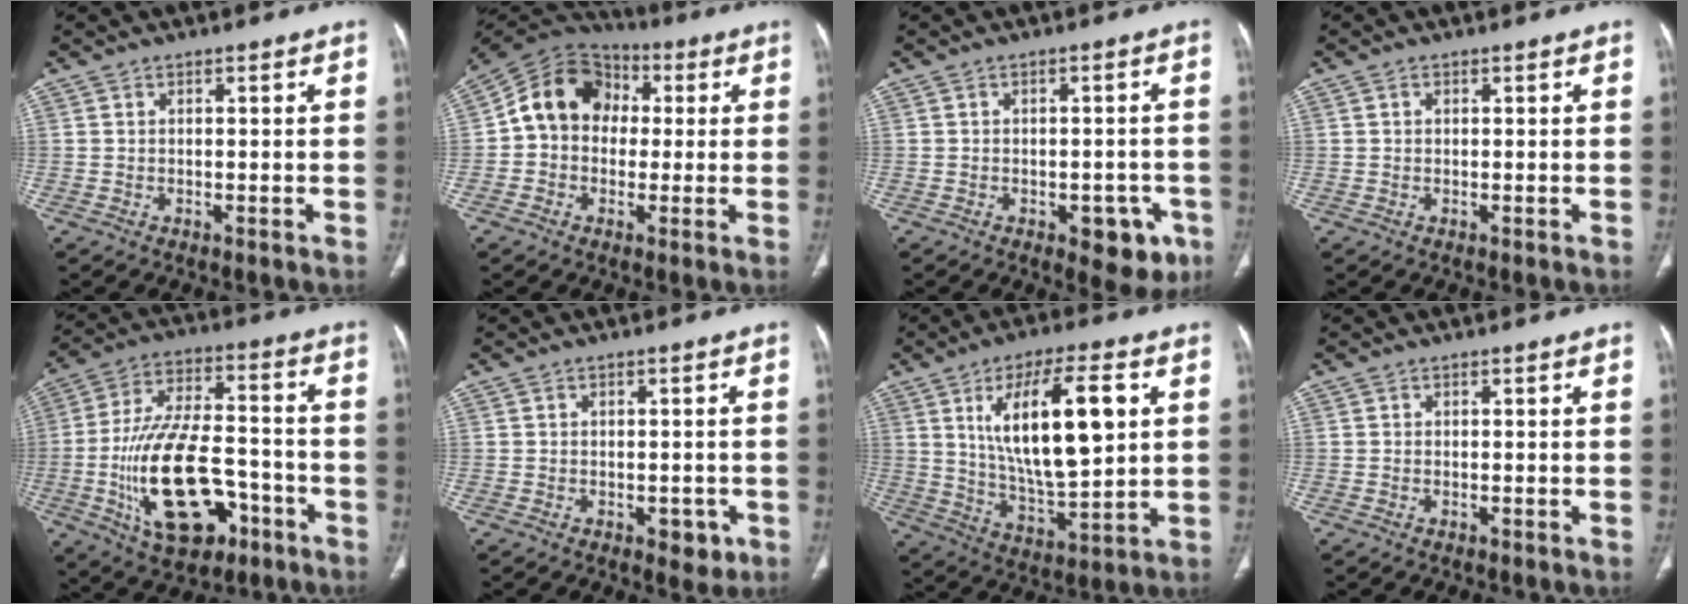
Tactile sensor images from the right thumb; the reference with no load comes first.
{"total": 12.9, "force": [1.2, 10.8, 7.1], "torque": [-0.097, 0.033, 0.007]}
{"total": 7.6, "force": [-3.4, 4.2, 5.4], "torque": [-0.031, 0.010, -0.036]}
{"total": 0.5, "force": [0.1, 0.5, 0.2], "torque": [0.000, 0.001, 0.003]}
{"total": 21.5, "force": [-7.3, 11.3, 16.8], "torque": [-0.293, 0.036, -0.108]}
{"total": 3.6, "force": [-1.5, 2.3, 2.4], "torque": [-0.009, 0.003, -0.015]}
{"total": 19.1, "force": [5.1, 6.7, 17.1], "torque": [-0.283, -0.015, 0.095]}
{"total": 0.0}